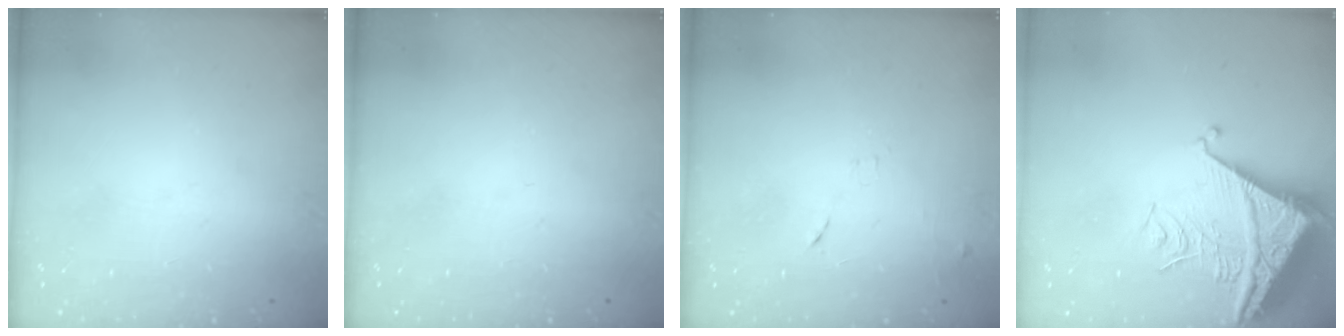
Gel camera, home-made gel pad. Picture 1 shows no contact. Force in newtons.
{"total": 0.0}
{"total": 9.2, "press": 9.1, "slide": 0.7}
{"total": 7.8, "press": 7.8, "slide": 0.7}